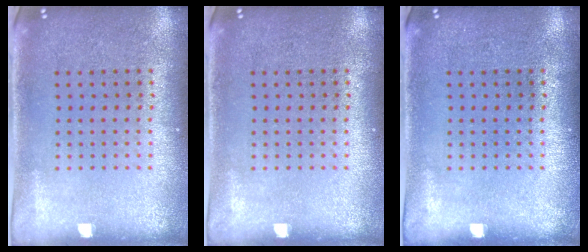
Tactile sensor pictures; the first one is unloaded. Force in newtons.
{"total": 0.0}
{"total": 0.0}